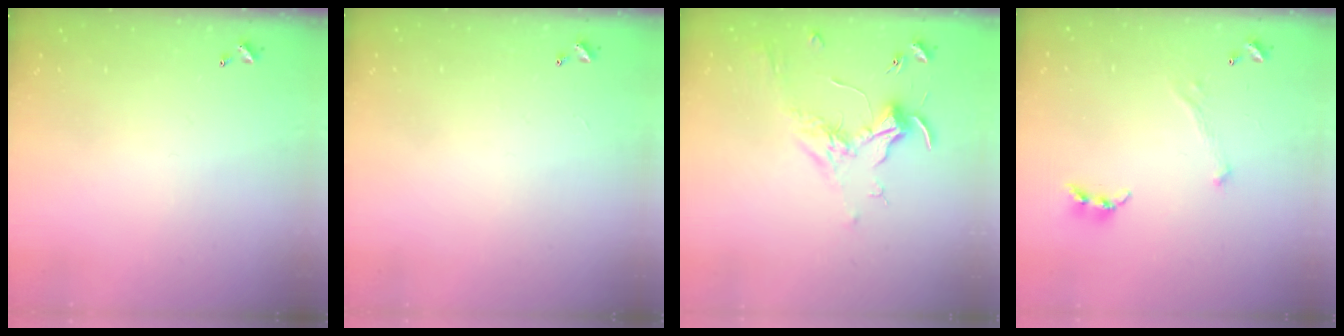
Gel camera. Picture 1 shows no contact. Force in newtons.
{"total": 1.0, "press": 0.9, "slide": 0.5}
{"total": 1.9, "press": 1.7, "slide": 0.8}
{"total": 0.8, "press": 0.7, "slide": 0.4}